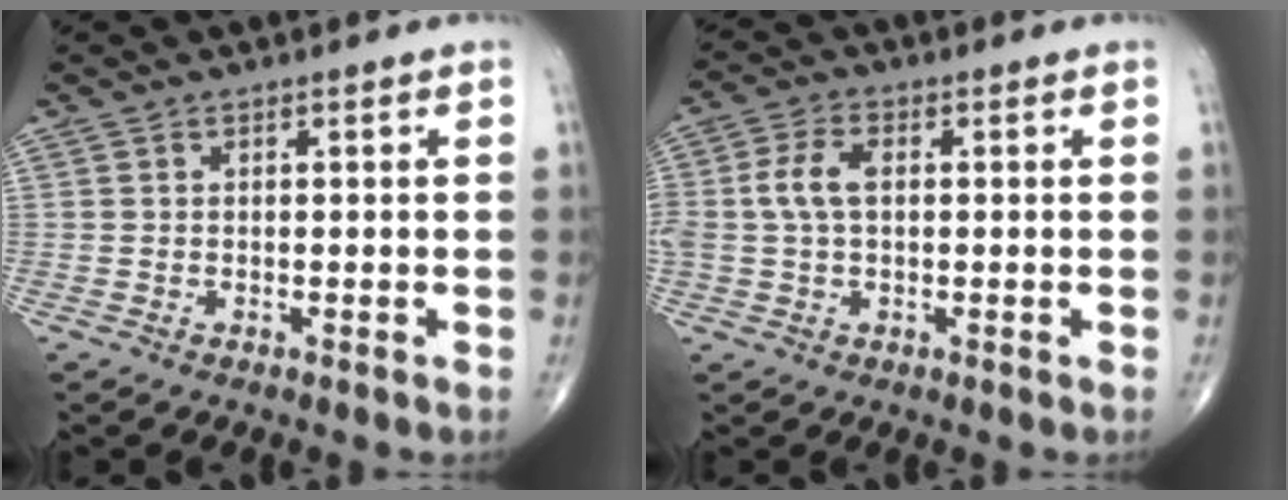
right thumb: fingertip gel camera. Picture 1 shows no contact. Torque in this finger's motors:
{"motor_torque": [1.14, 1.25, 0.74, 0.01, 0.07]}